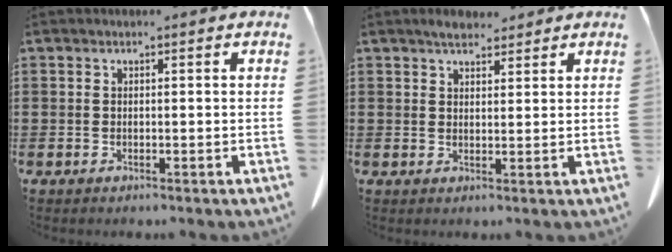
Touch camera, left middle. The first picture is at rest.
{"total": 3.1, "force": [2.8, 1.0, 1.0], "torque": [-0.017, -0.001, 0.050]}